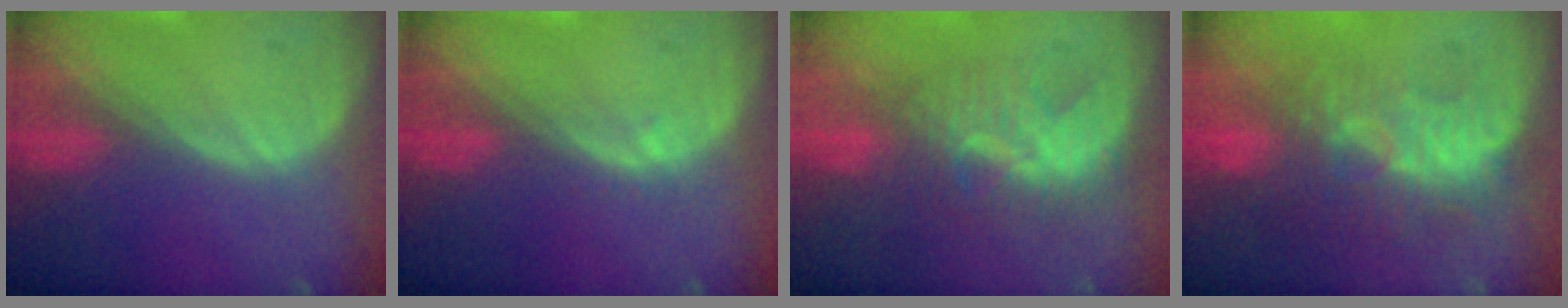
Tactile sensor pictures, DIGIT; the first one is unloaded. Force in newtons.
{"total": 0.7, "press": 0.7, "slide": 0.2}
{"total": 7.8, "press": 7.2, "slide": 2.8}
{"total": 9.4, "press": 8.7, "slide": 3.7}